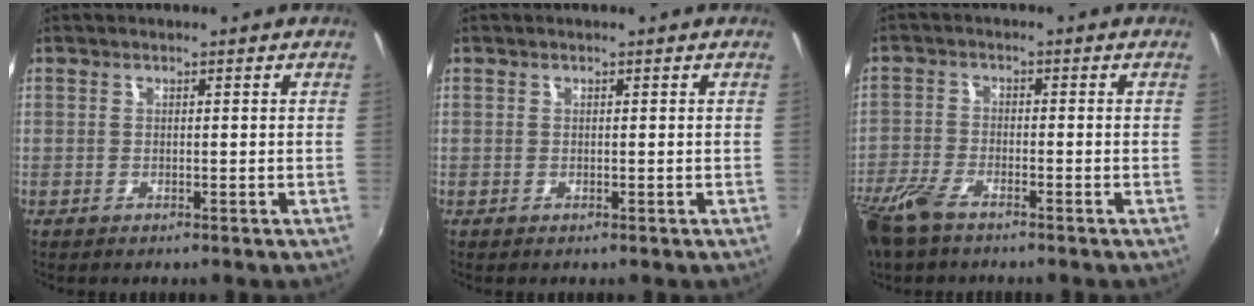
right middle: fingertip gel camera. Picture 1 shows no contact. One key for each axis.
{"total": 0.0}
{"total": 8.2, "fx": -6.1, "fy": 2.7, "fz": 4.8, "tx": -0.127, "ty": -0.023, "tz": -0.124}